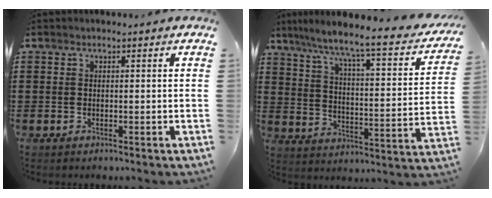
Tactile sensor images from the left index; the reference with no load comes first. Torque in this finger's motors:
{"motor_torque": [2.14, 0.00, 0.95, 0.21]}